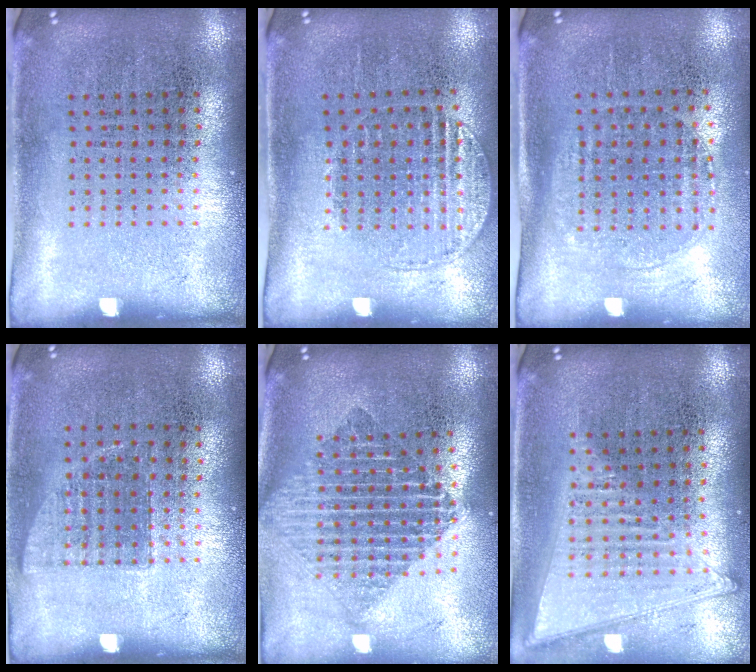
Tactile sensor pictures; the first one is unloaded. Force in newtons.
{"total": 1.2, "press": 1.1, "slide": 0.4}
{"total": 1.5, "press": 1.2, "slide": 0.8}
{"total": 0.6, "press": 0.5, "slide": 0.2}
{"total": 1.9, "press": 1.6, "slide": 1.1}
{"total": 1.4, "press": 1.3, "slide": 0.5}